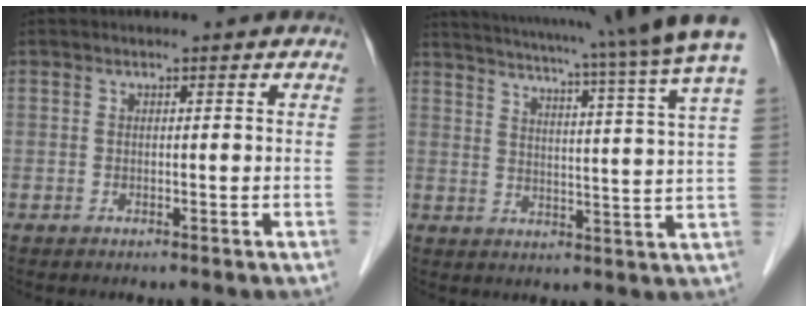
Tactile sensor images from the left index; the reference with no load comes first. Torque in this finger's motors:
{"motor_torque": [1.11, -1.03, 0.66, 0.16]}